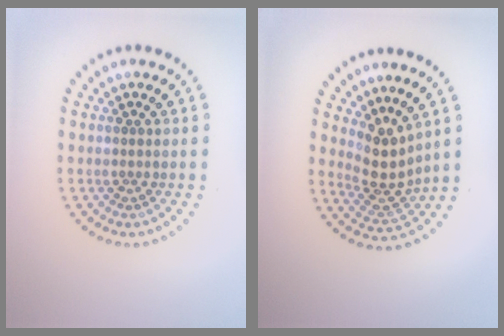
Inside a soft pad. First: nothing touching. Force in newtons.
{"total": 3.7, "press": 2.8, "slide": 2.4}